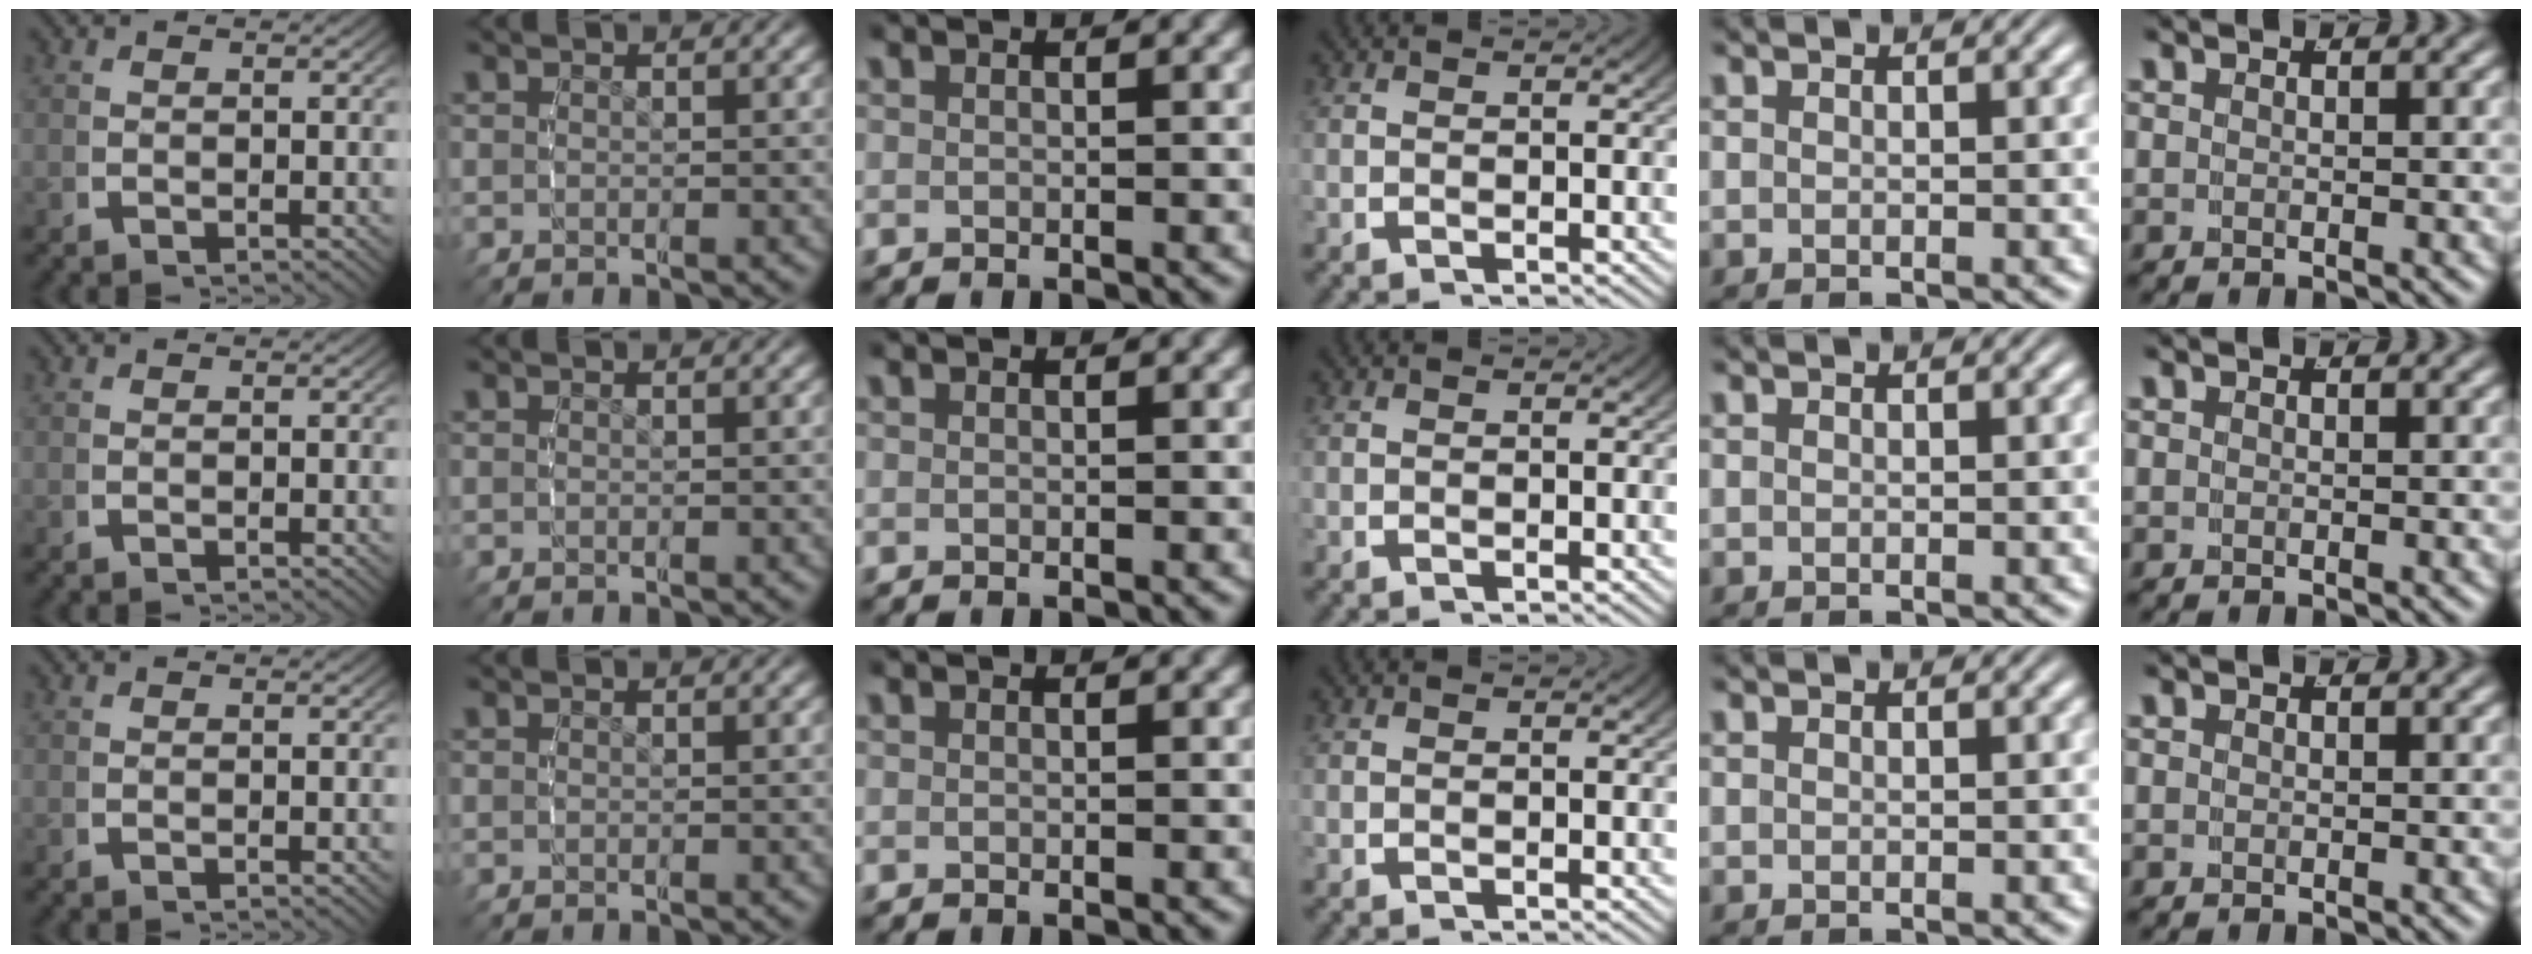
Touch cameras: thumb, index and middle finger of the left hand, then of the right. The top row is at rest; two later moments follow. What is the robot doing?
{"motion": "reach", "object": "router"}